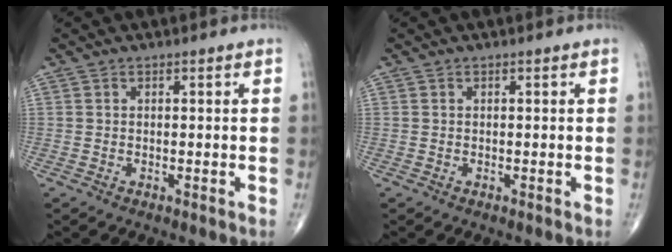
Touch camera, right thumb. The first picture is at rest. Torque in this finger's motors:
{"motor_torque": [0.01, 0.01, 0.00, 0.00, 0.00]}